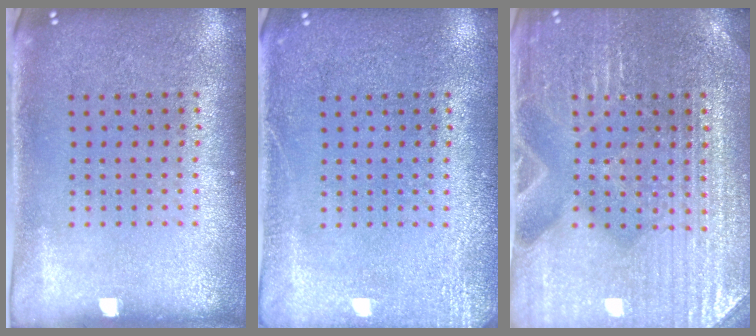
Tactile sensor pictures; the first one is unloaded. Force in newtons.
{"total": 2.3, "press": 2.3, "slide": 0.4}
{"total": 4.2, "press": 4.0, "slide": 1.3}